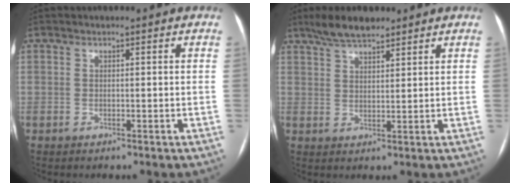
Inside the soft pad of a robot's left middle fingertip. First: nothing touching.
{"total": 6.1, "force": [5.0, 1.6, 3.2], "torque": [-0.066, 0.014, 0.091]}